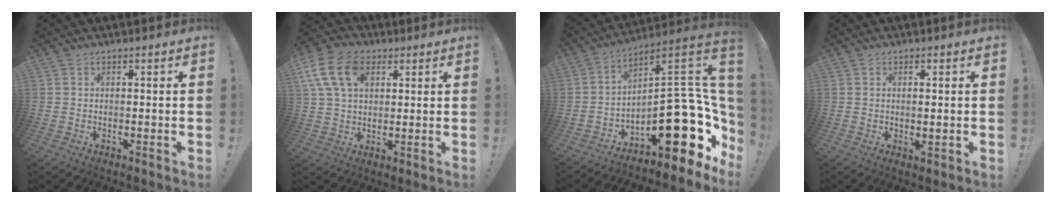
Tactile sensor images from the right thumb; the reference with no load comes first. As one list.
[{"total": 14.5, "force": [5.8, 10.0, 8.9], "torque": [-0.162, -0.008, 0.112]}, {"total": 22.8, "force": [-6.5, 10.7, 19.1], "torque": [-0.252, 0.024, -0.092]}, {"total": 1.7, "force": [0.4, 0.5, 1.5], "torque": [-0.015, -0.005, 0.004]}]